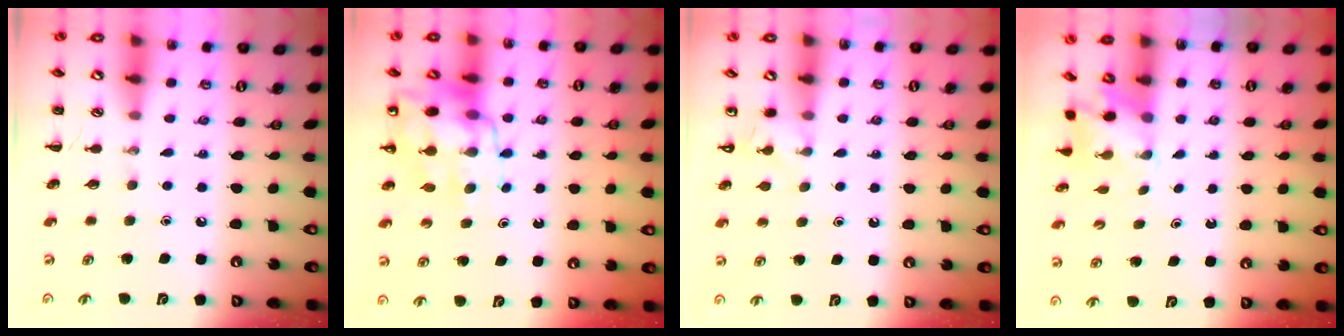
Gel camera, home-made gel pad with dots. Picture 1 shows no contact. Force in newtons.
{"total": 14.0, "press": 13.5, "slide": 3.7}
{"total": 3.7, "press": 3.4, "slide": 1.4}
{"total": 1.7, "press": 1.5, "slide": 0.6}